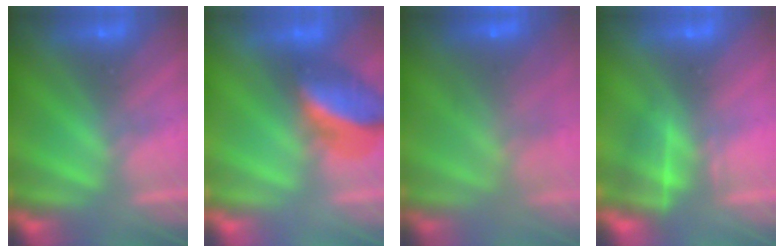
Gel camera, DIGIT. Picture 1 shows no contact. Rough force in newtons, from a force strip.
{"total": 2.5}
{"total": 5.6}
{"total": 4.6}